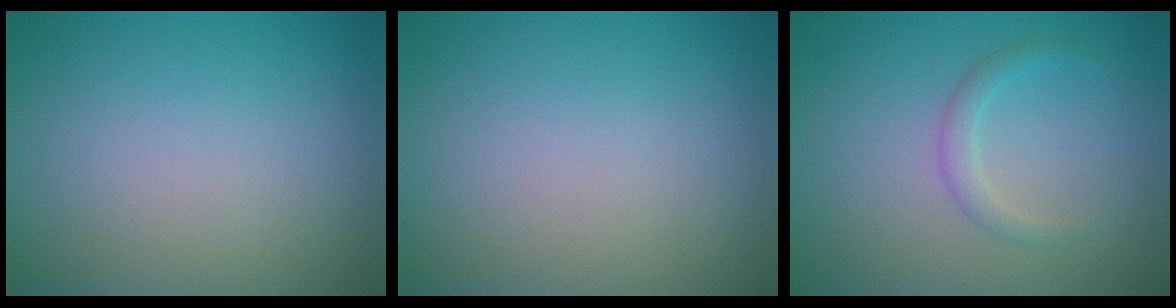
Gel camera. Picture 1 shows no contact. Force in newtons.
{"total": 0.0}
{"total": 1.5, "press": 1.5, "slide": 0.0}